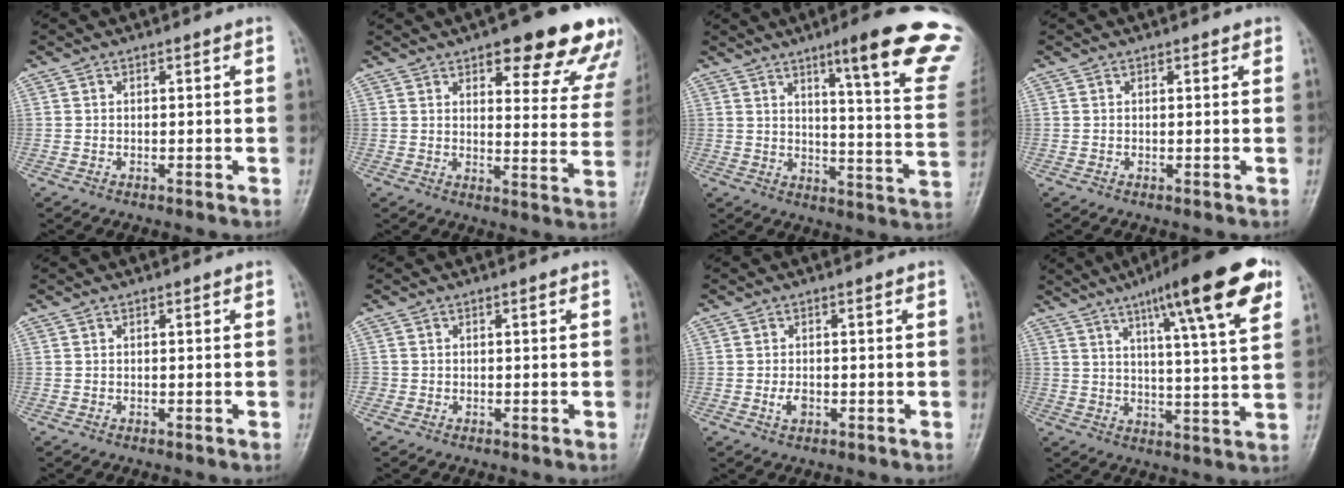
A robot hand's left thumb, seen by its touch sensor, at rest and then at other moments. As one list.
[{"total": 19.5, "force": [13.0, 6.4, 13.0], "torque": [-0.108, -0.050, 0.148]}, {"total": 21.8, "force": [14.0, 2.5, 16.5], "torque": [-0.191, -0.071, 0.175]}, {"total": 0.7, "force": [0.5, 0.3, 0.3], "torque": [-0.005, -0.002, 0.002]}, {"total": 0.0}, {"total": 0.6, "force": [-0.2, 0.6, 0.0], "torque": [0.002, 0.004, -0.007]}, {"total": 2.0, "force": [-0.5, 1.1, 1.5], "torque": [-0.027, 0.000, -0.009]}, {"total": 18.6, "force": [9.8, 3.0, 15.5], "torque": [-0.210, -0.023, 0.139]}]